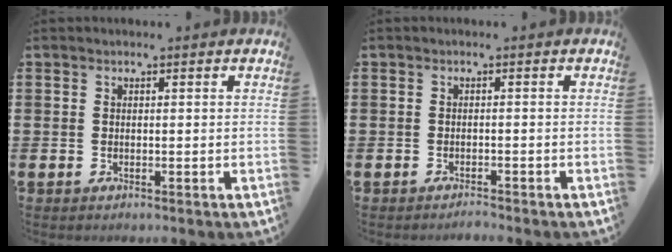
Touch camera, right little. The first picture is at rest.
{"total": 0.9, "force": [-0.9, 0.0, 0.2], "torque": [-0.005, -0.002, -0.017]}